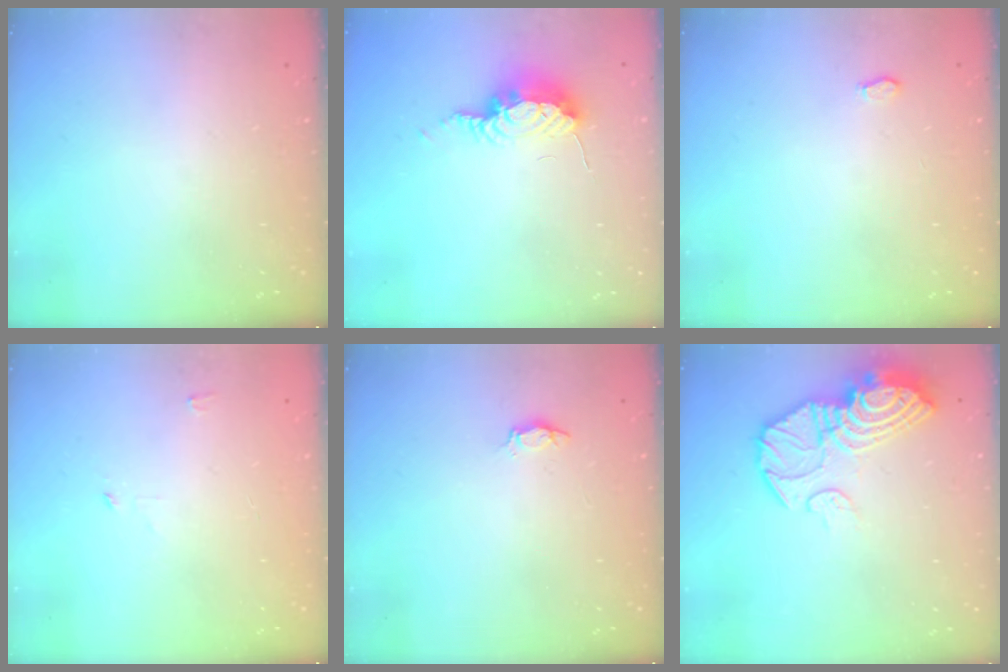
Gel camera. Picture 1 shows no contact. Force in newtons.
{"total": 8.1, "press": 8.0, "slide": 1.0}
{"total": 2.6, "press": 2.5, "slide": 0.4}
{"total": 2.4, "press": 2.4, "slide": 0.2}
{"total": 2.9, "press": 2.9, "slide": 0.4}
{"total": 16.1, "press": 16.1, "slide": 1.3}